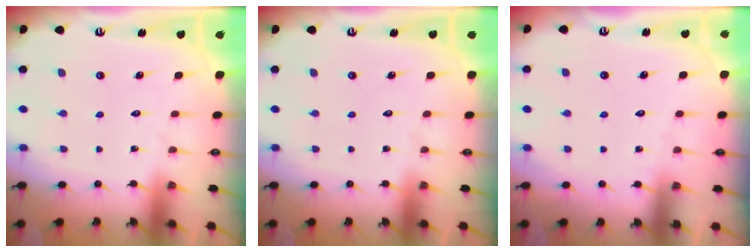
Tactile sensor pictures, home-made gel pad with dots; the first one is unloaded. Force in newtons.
{"total": 0.0}
{"total": 1.5, "press": 1.5, "slide": 0.3}